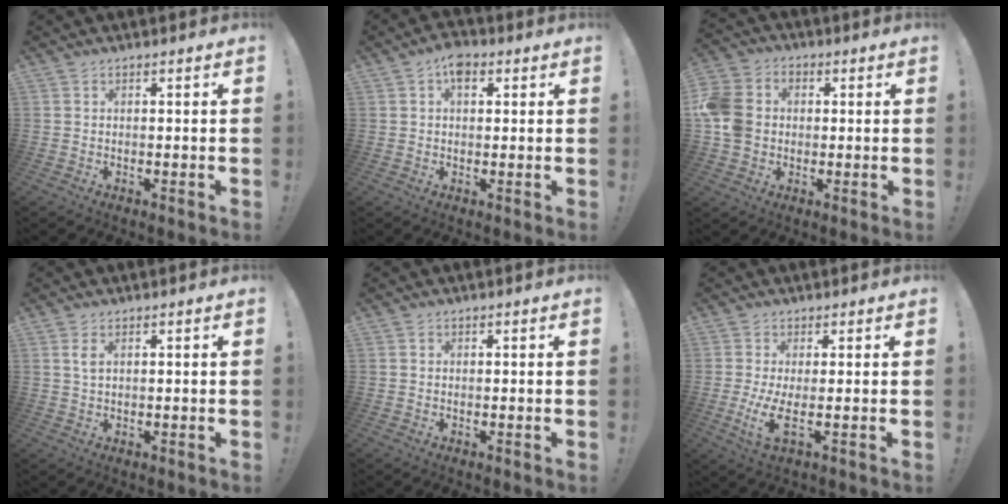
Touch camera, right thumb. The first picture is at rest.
{"total": 5.0, "force": [2.3, 3.0, 3.2], "torque": [-0.044, -0.005, 0.040]}
{"total": 11.9, "force": [0.0, 10.0, 6.4], "torque": [-0.123, 0.014, 0.003]}
{"total": 2.2, "force": [0.9, 0.9, 1.8], "torque": [-0.031, -0.002, 0.015]}
{"total": 0.0}
{"total": 6.2, "force": [0.1, 1.1, 6.1], "torque": [-0.107, -0.027, 0.002]}